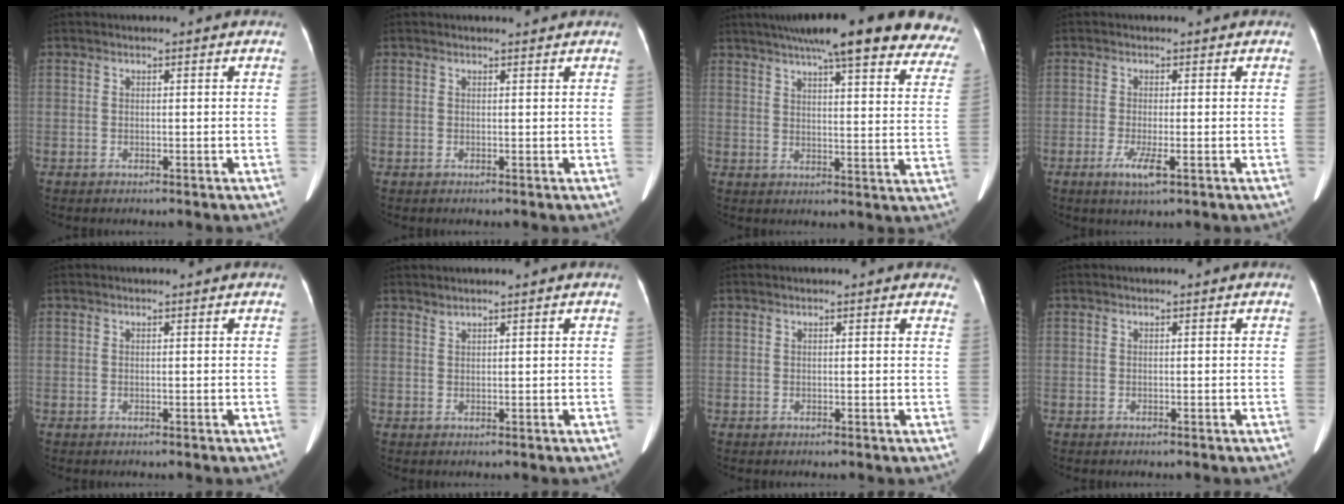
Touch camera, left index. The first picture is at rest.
{"total": 0.7, "force": [0.7, 0.0, 0.0], "torque": [-0.008, -0.002, 0.011]}
{"total": 26.9, "force": [22.1, 4.3, 14.7], "torque": [-0.191, -0.004, 0.260]}
{"total": 3.3, "force": [-1.4, 0.5, 2.9], "torque": [-0.056, -0.007, -0.022]}
{"total": 0.0}
{"total": 0.9, "force": [0.8, -0.3, 0.2], "torque": [-0.013, 0.003, 0.022]}
{"total": 5.0, "force": [4.4, 1.3, 1.9], "torque": [-0.010, 0.014, 0.035]}
{"total": 0.0}